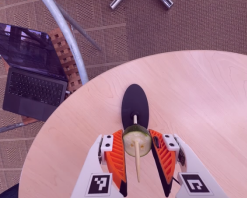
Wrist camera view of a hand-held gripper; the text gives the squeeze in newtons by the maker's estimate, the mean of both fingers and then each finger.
{"total": 9.5, "left": 8.9, "right": 10.1}